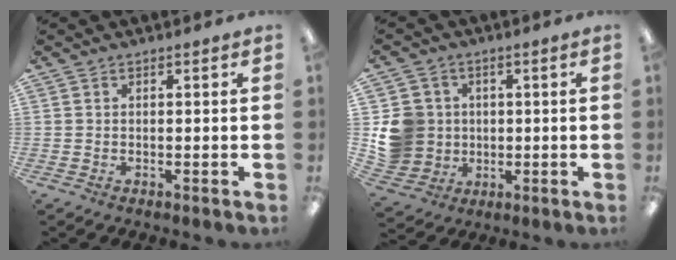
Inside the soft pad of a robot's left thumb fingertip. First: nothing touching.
{"total": 10.7, "force": [0.7, 10.3, 2.9], "torque": [-0.080, 0.014, 0.025]}